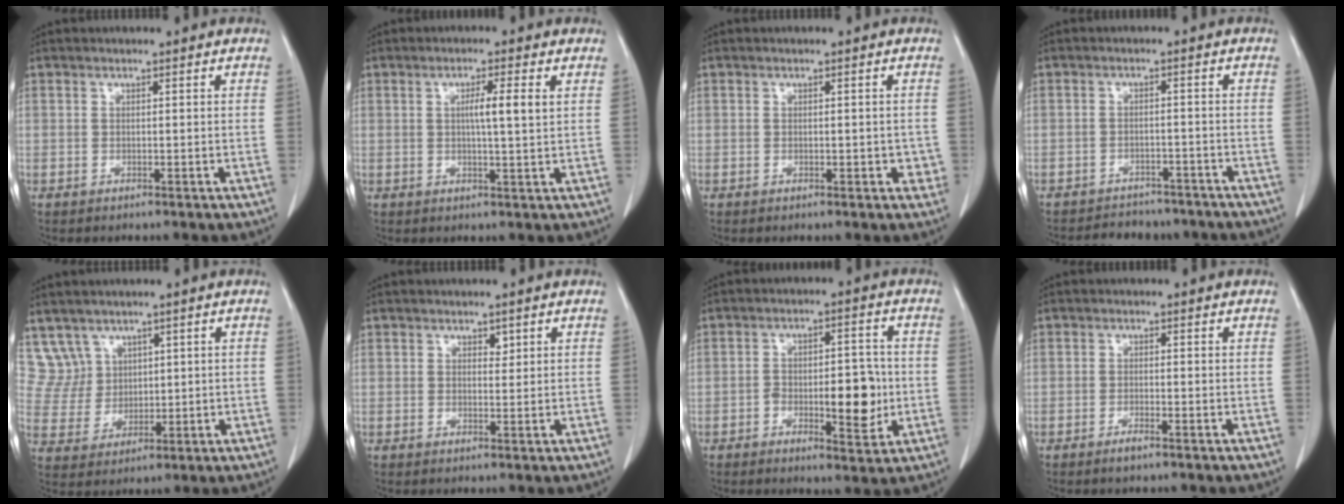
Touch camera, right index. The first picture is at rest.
{"total": 4.1, "force": [1.1, 0.0, 4.0], "torque": [-0.069, 0.000, 0.015]}
{"total": 2.3, "force": [-0.4, 1.3, 1.9], "torque": [-0.014, 0.005, -0.002]}
{"total": 10.4, "force": [-9.3, 4.1, 2.3], "torque": [-0.035, 0.006, -0.108]}
{"total": 5.6, "force": [3.5, 4.4, -0.4], "torque": [0.009, 0.011, 0.082]}
{"total": 1.1, "force": [0.6, 0.7, 0.6], "torque": [-0.004, -0.004, 0.008]}
{"total": 8.5, "force": [-1.7, 3.3, 7.7], "torque": [-0.110, 0.011, -0.019]}
{"total": 1.6, "force": [-1.2, 0.0, 1.1], "torque": [-0.024, -0.002, -0.022]}